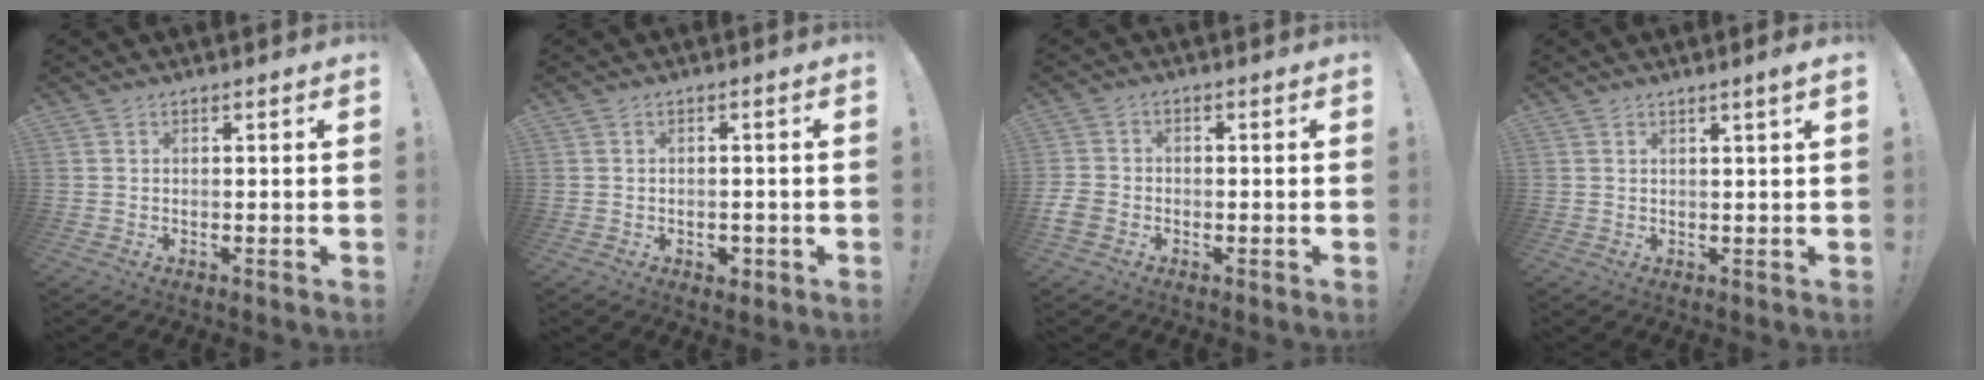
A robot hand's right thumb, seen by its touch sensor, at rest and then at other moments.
{"total": 2.5, "force": [-1.1, 2.0, 1.0], "torque": [0.005, 0.000, -0.020]}
{"total": 4.7, "force": [-1.9, 3.6, 2.3], "torque": [-0.054, 0.008, -0.033]}
{"total": 2.4, "force": [1.4, -0.3, 2.0], "torque": [-0.030, -0.006, 0.021]}